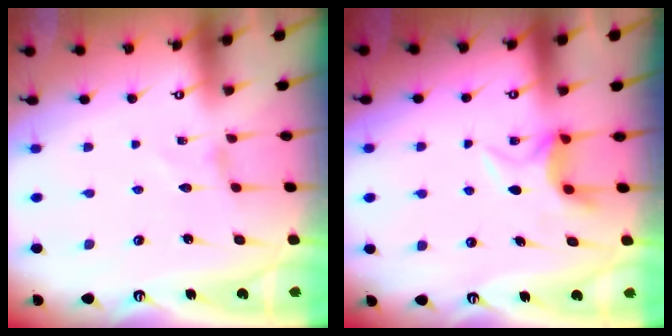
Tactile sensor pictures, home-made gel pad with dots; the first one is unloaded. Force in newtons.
{"total": 6.5, "press": 6.5, "slide": 0.2}